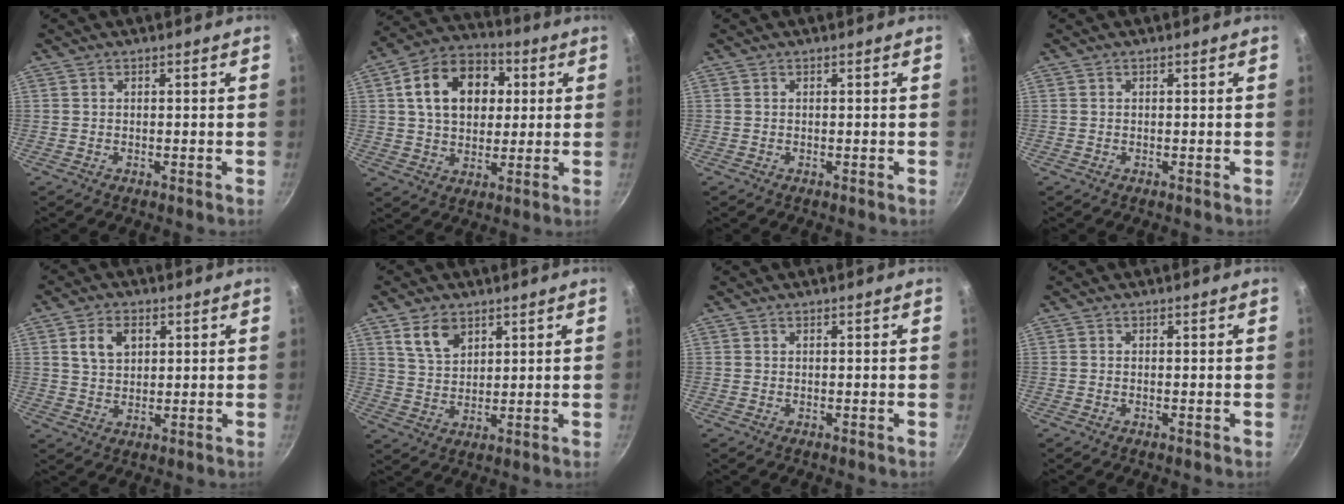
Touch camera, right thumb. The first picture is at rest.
{"total": 16.1, "force": [3.7, 11.6, 10.5], "torque": [-0.145, 0.018, 0.051]}
{"total": 0.0}
{"total": 0.0}
{"total": 6.3, "force": [2.2, 4.4, 4.0], "torque": [-0.057, -0.003, 0.040]}
{"total": 6.8, "force": [3.8, 4.1, 3.8], "torque": [-0.054, -0.017, 0.077]}
{"total": 0.0}
{"total": 0.0}